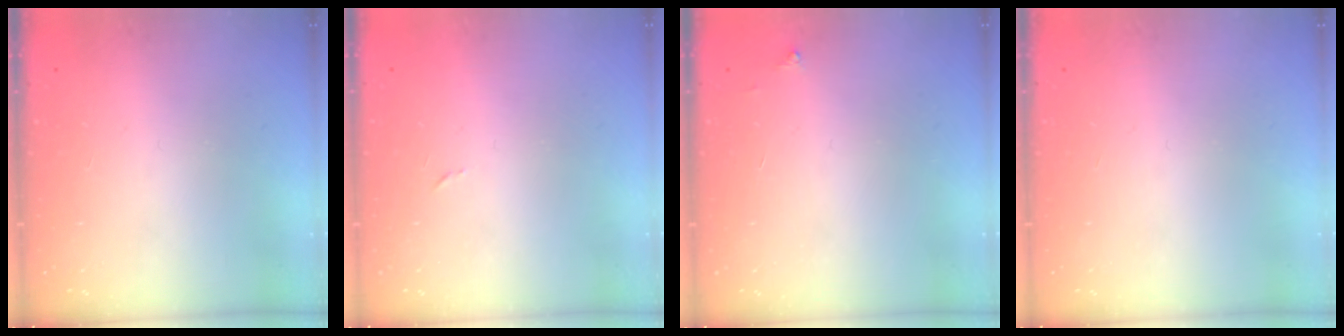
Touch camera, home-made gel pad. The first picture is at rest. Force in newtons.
{"total": 2.4, "press": 2.4, "slide": 0.4}
{"total": 2.5, "press": 2.5, "slide": 0.4}
{"total": 0.0}